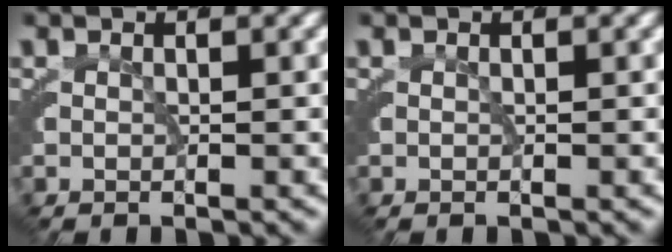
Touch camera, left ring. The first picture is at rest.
{"total": 0.0}